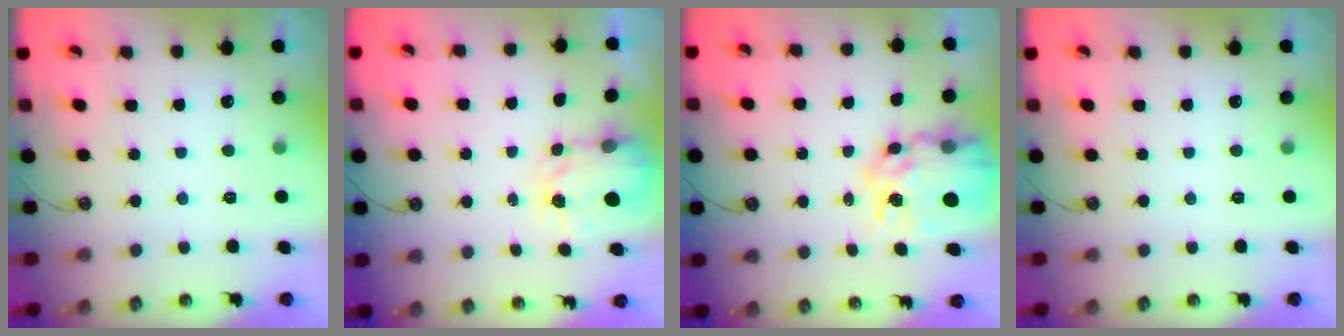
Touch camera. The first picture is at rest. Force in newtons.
{"total": 3.5, "press": 3.5, "slide": 0.4}
{"total": 13.8, "press": 13.7, "slide": 1.1}
{"total": 0.0}